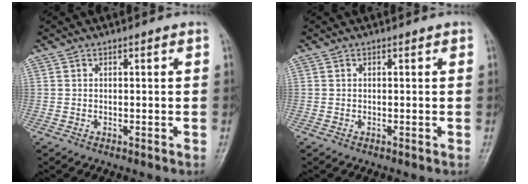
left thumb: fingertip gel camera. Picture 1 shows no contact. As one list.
[{"total": 0.0}]